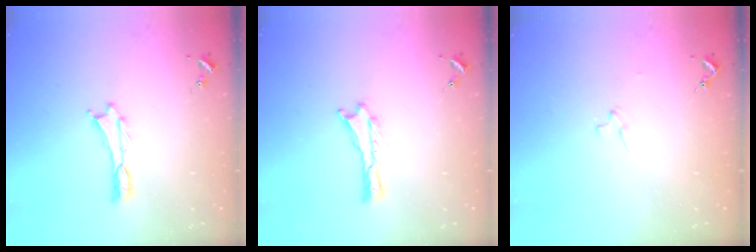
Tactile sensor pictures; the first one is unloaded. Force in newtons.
{"total": 0.0}
{"total": 1.1, "press": 1.1, "slide": 0.1}